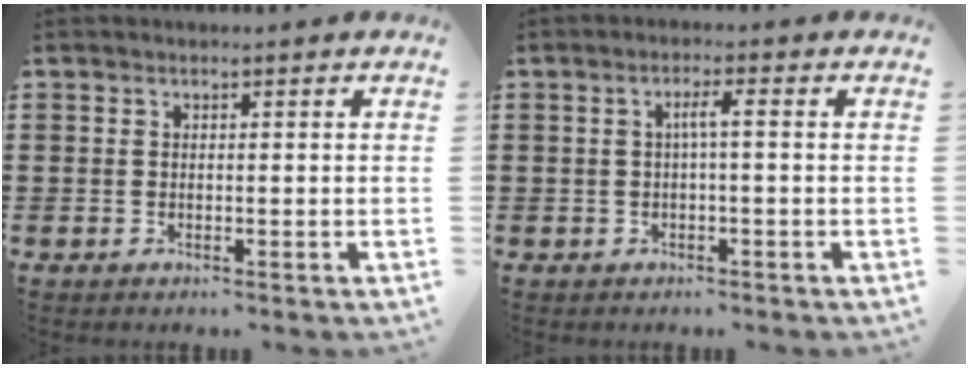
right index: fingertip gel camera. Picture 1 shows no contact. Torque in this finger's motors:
{"motor_torque": [0.63, -0.31, 0.24, 0.10]}